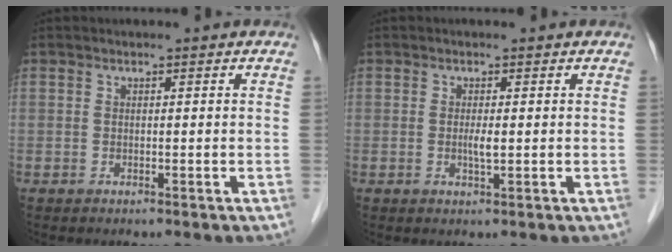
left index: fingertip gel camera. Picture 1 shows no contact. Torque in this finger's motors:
{"motor_torque": [0.34, 0.24, 0.04, 0.01]}